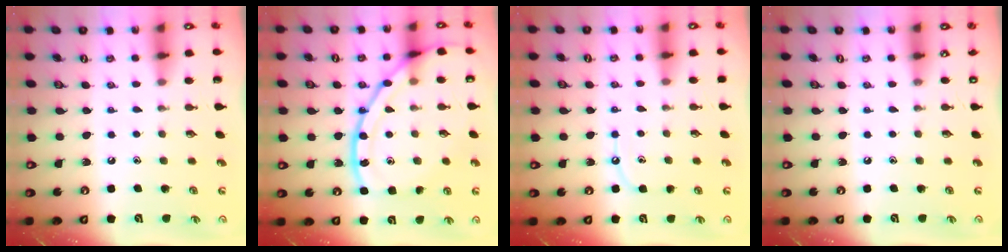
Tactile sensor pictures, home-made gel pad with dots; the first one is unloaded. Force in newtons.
{"total": 17.4, "press": 17.3, "slide": 1.6}
{"total": 5.4, "press": 5.4, "slide": 0.6}
{"total": 0.0}